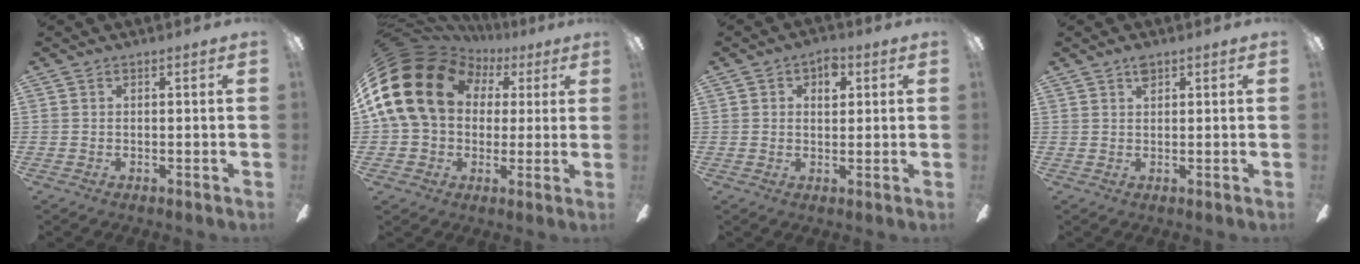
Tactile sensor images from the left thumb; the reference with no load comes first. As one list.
[{"total": 22.4, "force": [5.1, 17.6, 13.0], "torque": [-0.267, -0.006, 0.095]}, {"total": 5.1, "force": [2.0, 3.4, 3.2], "torque": [-0.027, -0.003, 0.027]}, {"total": 2.3, "force": [1.4, 1.2, 1.4], "torque": [-0.022, -0.002, 0.024]}]